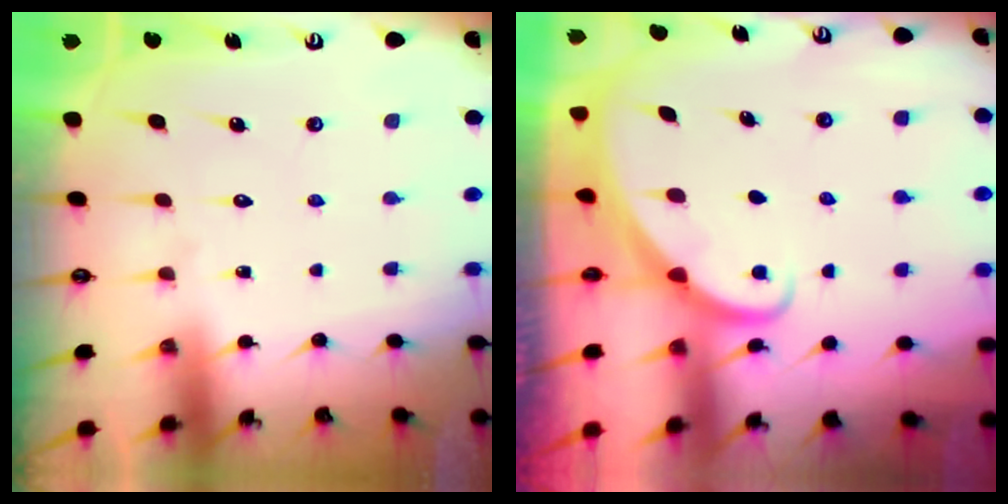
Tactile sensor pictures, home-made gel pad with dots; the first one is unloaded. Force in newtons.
{"total": 1.9, "press": 1.9, "slide": 0.2}